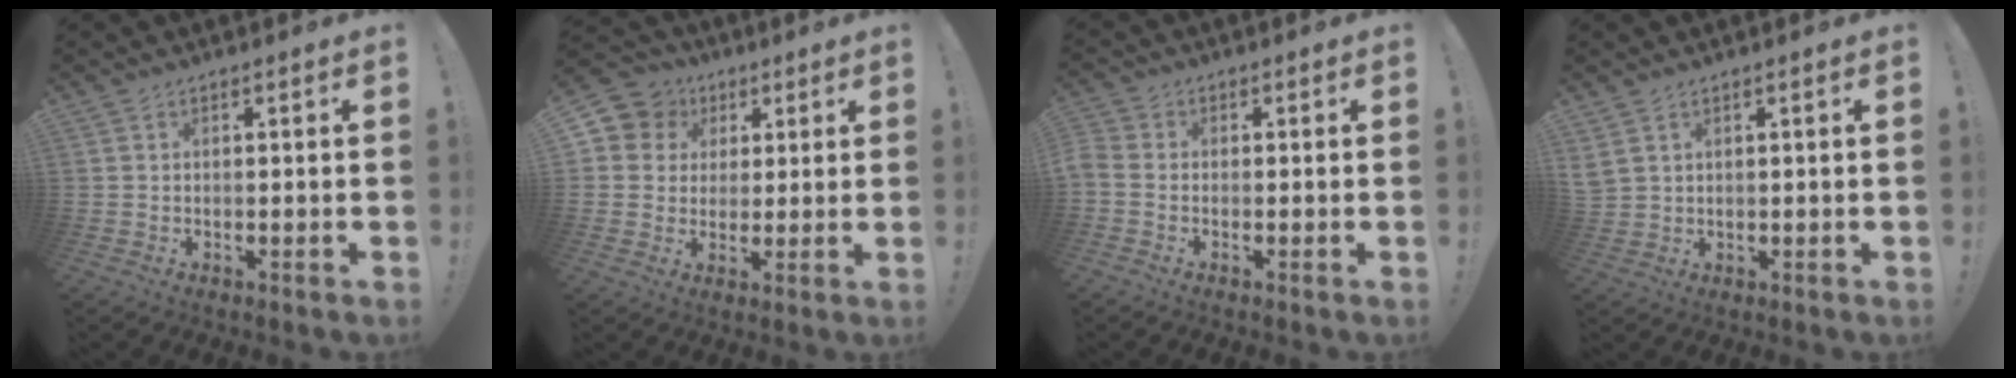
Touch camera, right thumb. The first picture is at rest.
{"total": 8.7, "force": [2.5, 8.1, 1.8], "torque": [-0.036, -0.011, 0.052]}
{"total": 2.2, "force": [-0.7, 1.4, 1.4], "torque": [-0.031, 0.002, -0.014]}
{"total": 3.1, "force": [1.8, 1.8, 1.8], "torque": [-0.037, -0.003, 0.036]}